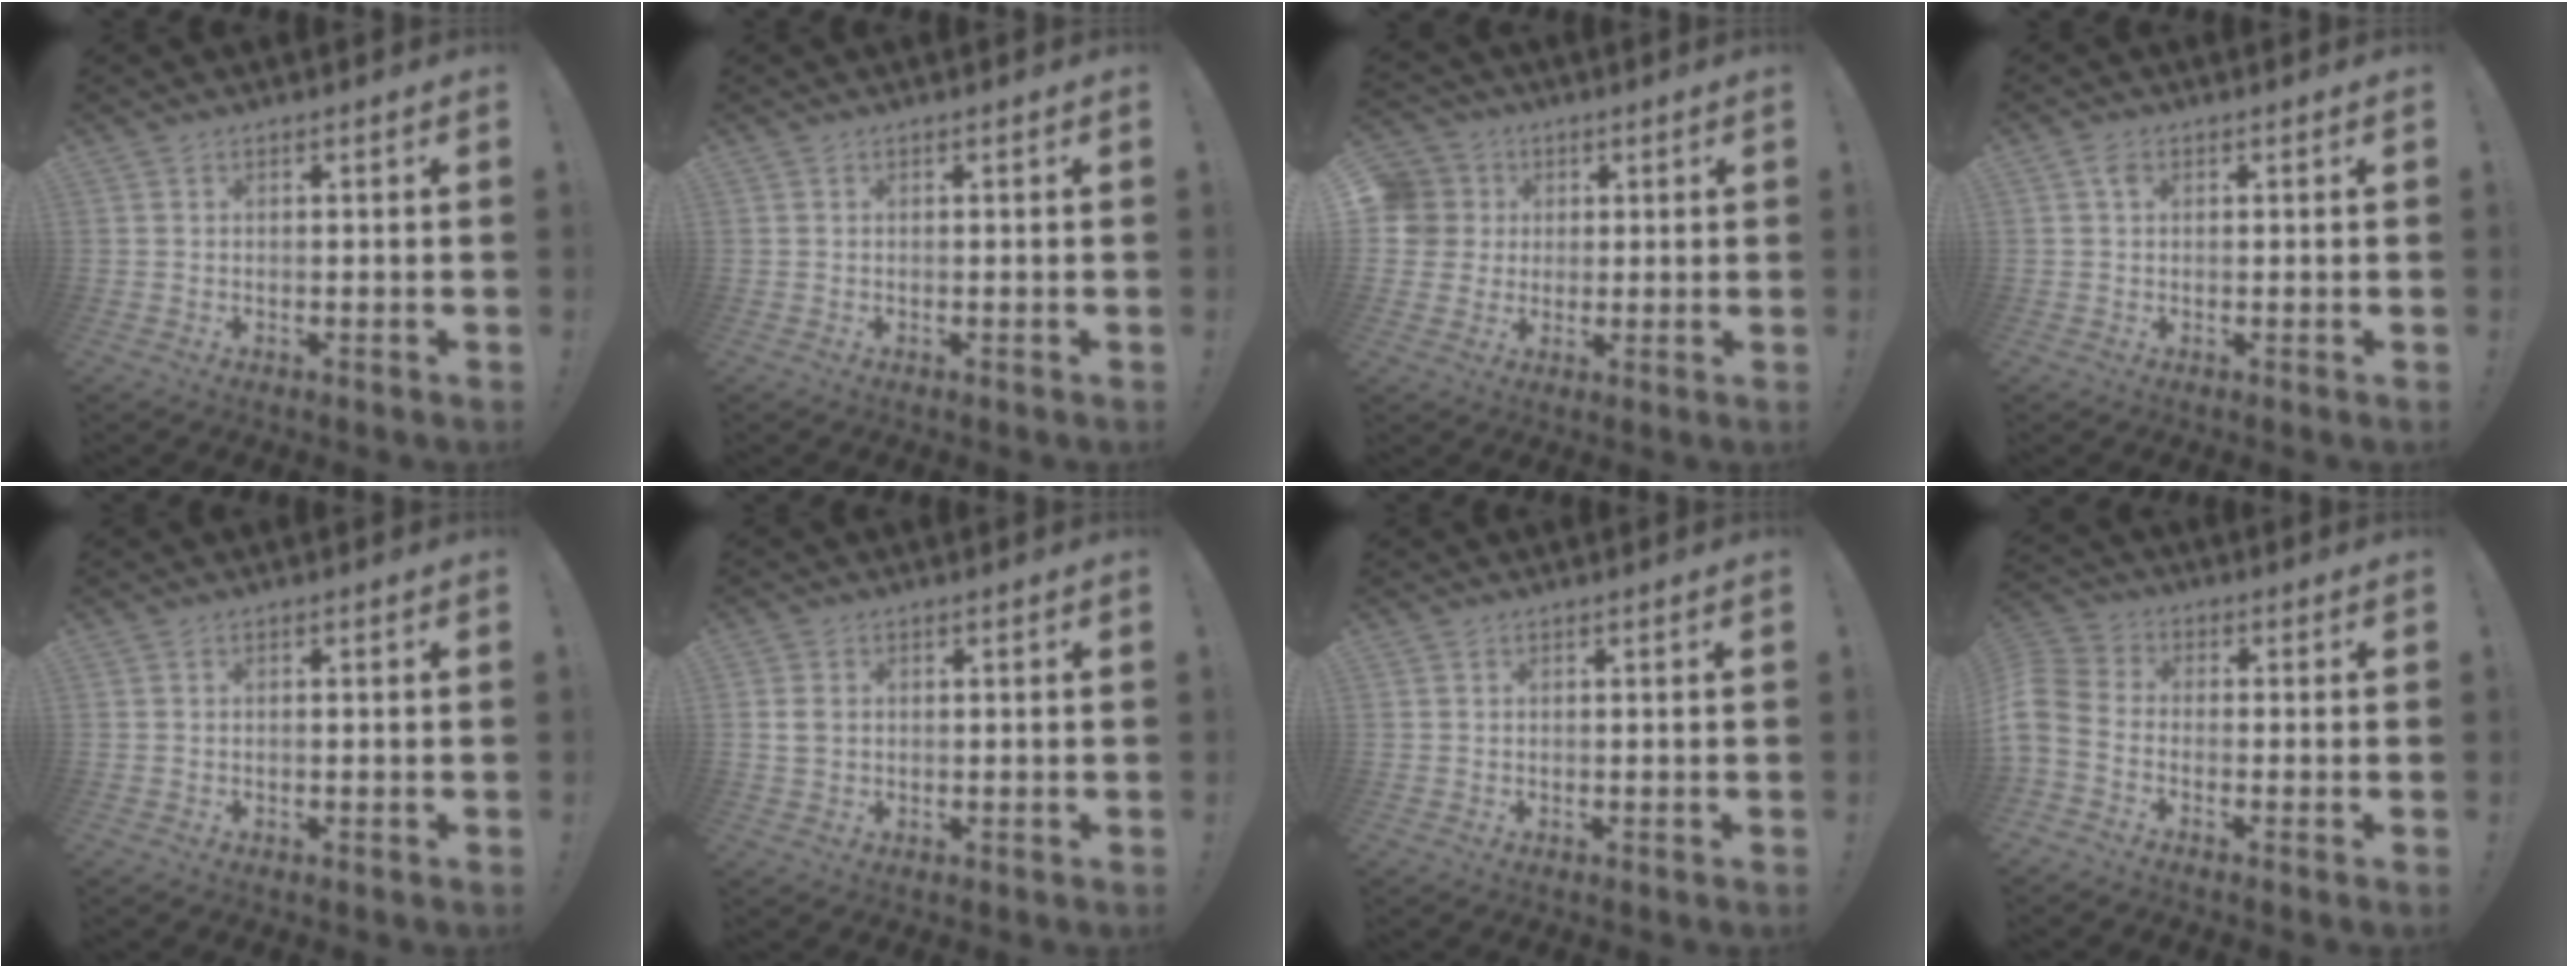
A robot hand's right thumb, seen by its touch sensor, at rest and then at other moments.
{"total": 0.0}
{"total": 8.4, "force": [1.3, 8.1, 1.9], "torque": [-0.031, 0.001, 0.031]}
{"total": 1.7, "force": [0.6, 1.1, 1.2], "torque": [-0.018, 0.001, 0.009]}
{"total": 0.5, "force": [-0.4, 0.0, 0.4], "torque": [-0.012, 0.000, -0.005]}
{"total": 2.5, "force": [0.4, 2.0, 1.3], "torque": [-0.024, 0.006, 0.008]}
{"total": 0.0}
{"total": 7.3, "force": [-3.5, 4.9, 4.1], "torque": [-0.103, 0.020, -0.062]}